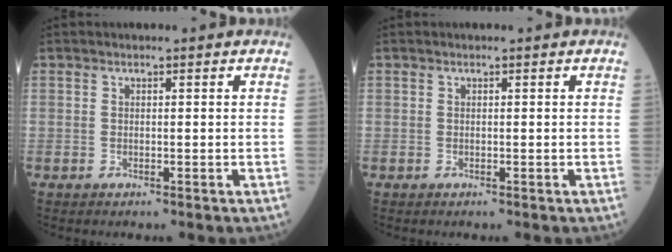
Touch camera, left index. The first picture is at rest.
{"total": 0.0}